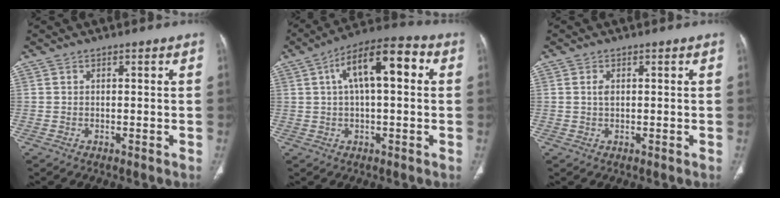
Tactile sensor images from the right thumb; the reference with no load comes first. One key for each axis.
{"total": 13.0, "fx": 3.1, "fy": 5.2, "fz": 11.5, "tx": -0.184, "ty": 0.032, "tz": 0.041}
{"total": 1.5, "fx": 0.3, "fy": 0.8, "fz": 1.2, "tx": -0.024, "ty": 0.002, "tz": 0.006}